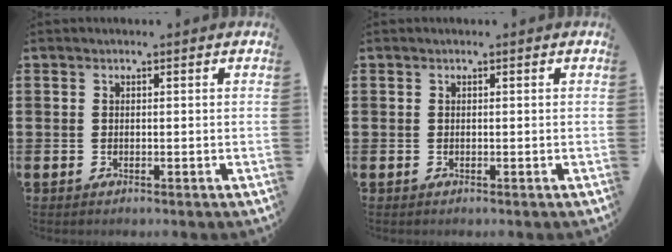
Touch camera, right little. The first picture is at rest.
{"total": 0.0}